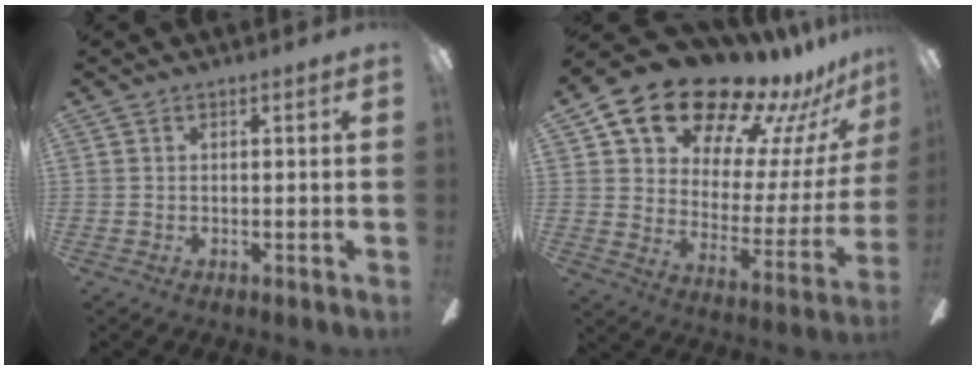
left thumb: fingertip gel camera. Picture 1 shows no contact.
{"total": 21.0, "force": [16.7, 9.2, 8.8], "torque": [-0.160, -0.116, 0.299]}